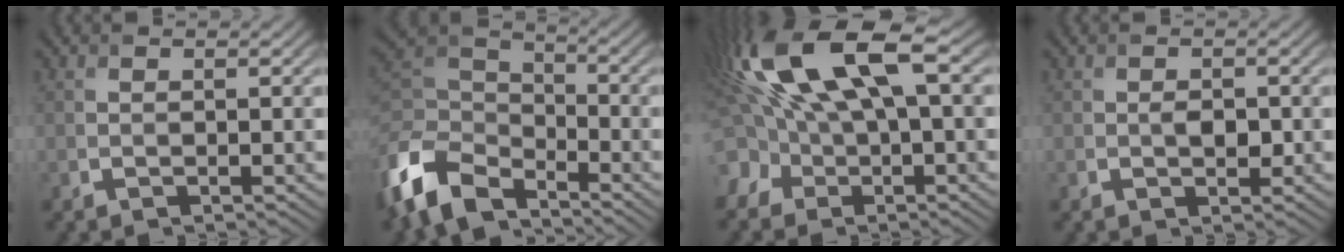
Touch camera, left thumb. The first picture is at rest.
{"total": 10.2, "force": [-7.2, 5.1, 5.2], "torque": [-0.128, -0.011, -0.156]}
{"total": 15.0, "force": [3.4, 7.5, 12.6], "torque": [-0.290, 0.012, 0.057]}
{"total": 1.2, "force": [-0.2, 0.9, 0.8], "torque": [-0.011, -0.003, -0.004]}